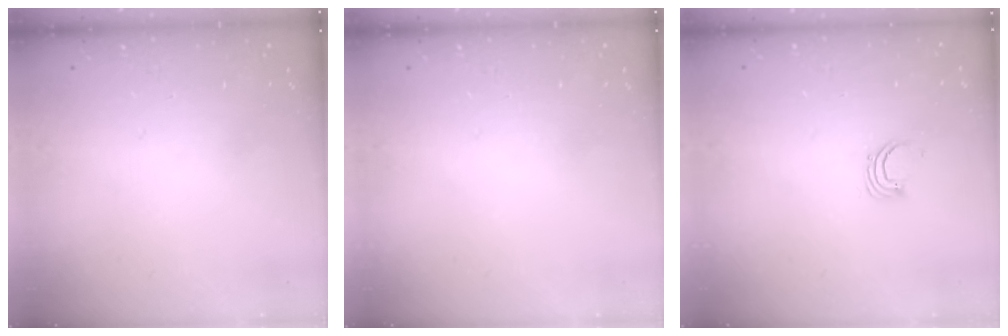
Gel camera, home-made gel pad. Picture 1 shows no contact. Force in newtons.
{"total": 0.0}
{"total": 2.3, "press": 2.3, "slide": 0.1}